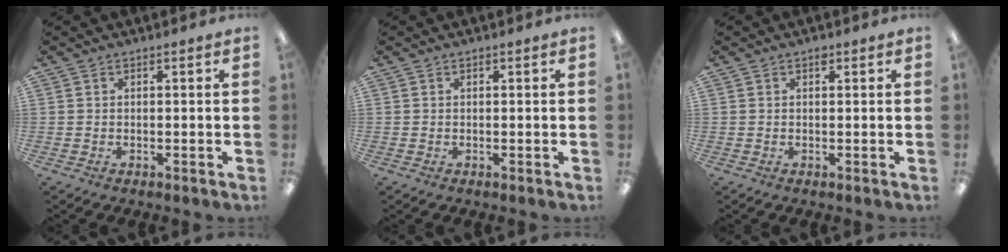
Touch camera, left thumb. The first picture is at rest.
{"total": 0.0}
{"total": 0.8, "force": [0.5, 0.4, 0.5], "torque": [-0.002, -0.002, 0.008]}